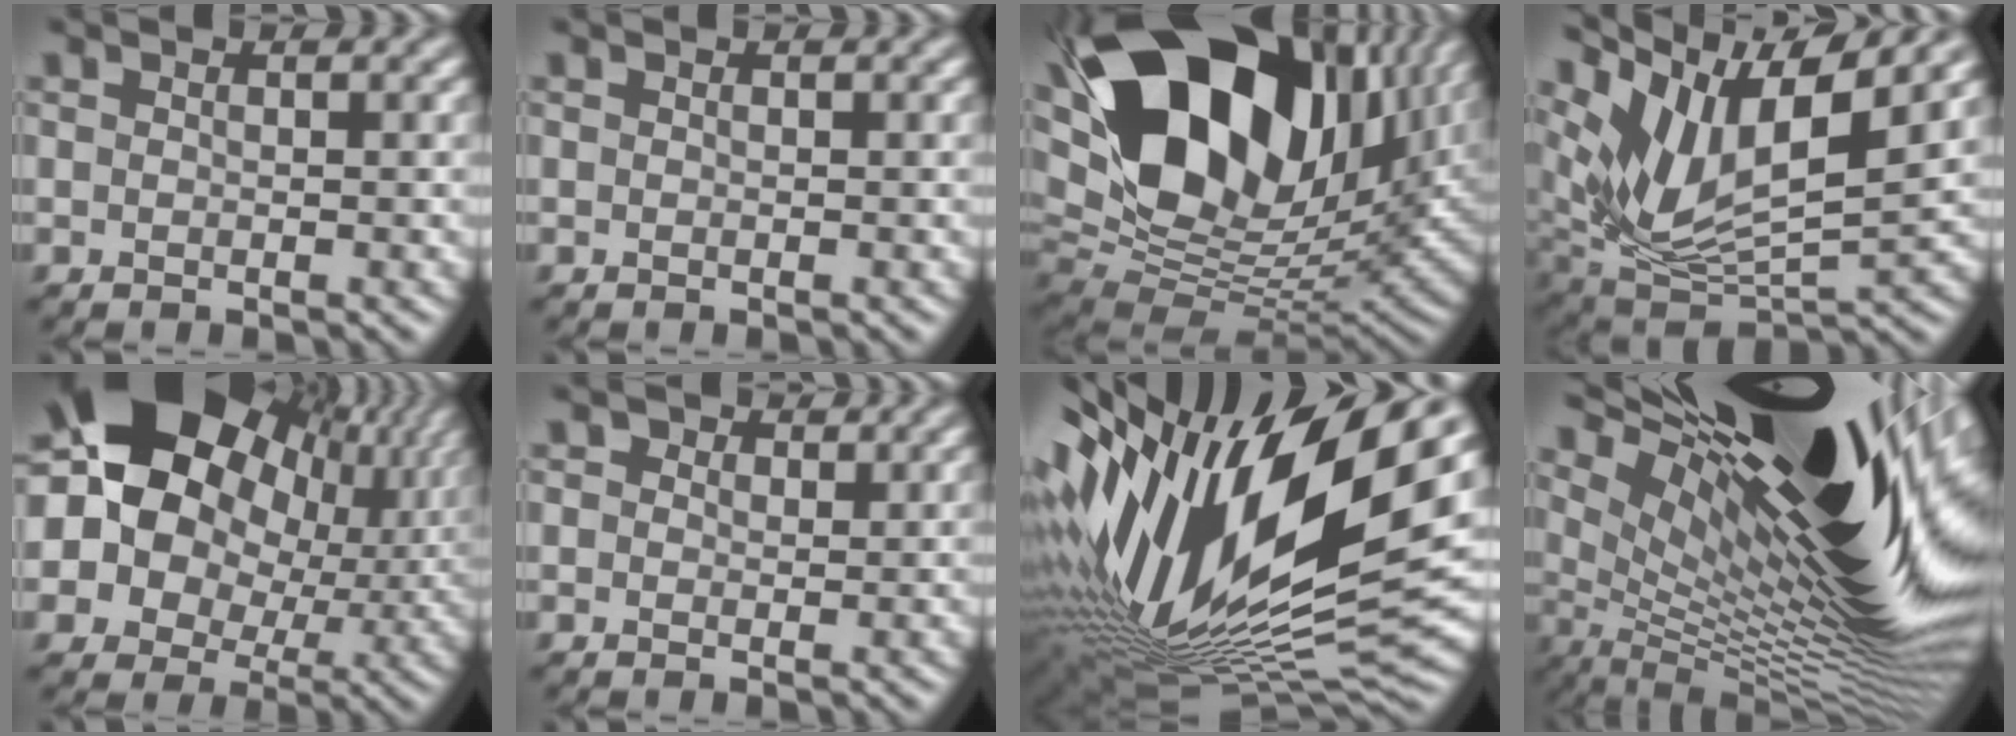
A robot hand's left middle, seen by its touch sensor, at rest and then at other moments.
{"total": 0.0}
{"total": 18.4, "force": [7.2, 10.9, 12.9], "torque": [-0.240, 0.019, 0.122]}
{"total": 9.8, "force": [5.4, 4.0, 7.2], "torque": [-0.147, 0.002, 0.105]}
{"total": 21.4, "force": [6.8, 16.5, 11.9], "torque": [-0.238, 0.054, 0.084]}
{"total": 1.2, "force": [0.7, 1.0, -0.1], "torque": [0.005, -0.005, 0.002]}
{"total": 18.1, "force": [2.5, 6.7, 16.6], "torque": [-0.308, -0.017, 0.041]}
{"total": 21.4, "force": [7.7, 7.1, 18.6], "torque": [-0.254, 0.050, 0.112]}